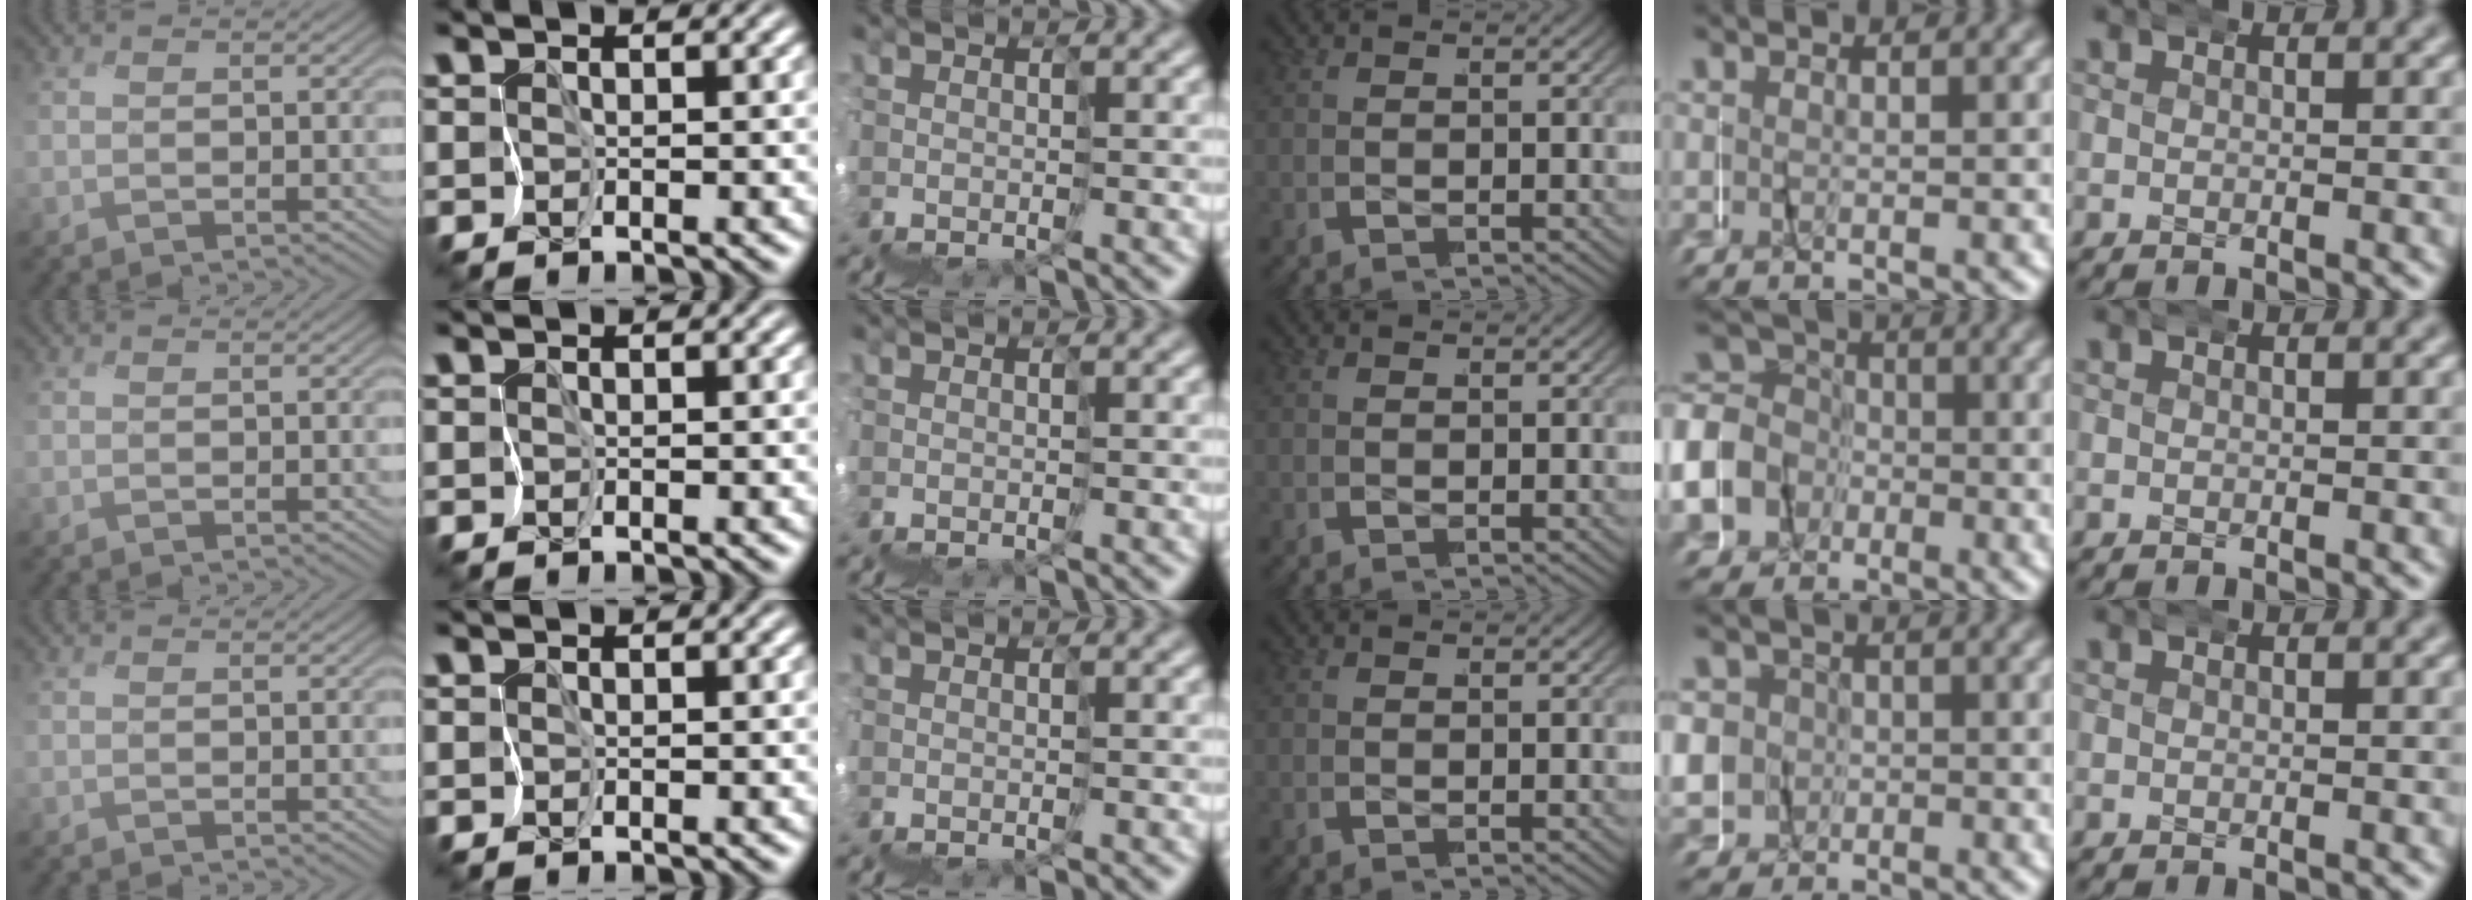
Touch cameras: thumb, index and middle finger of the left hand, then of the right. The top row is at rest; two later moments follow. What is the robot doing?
{"motion": "wrap", "object": "napkin"}